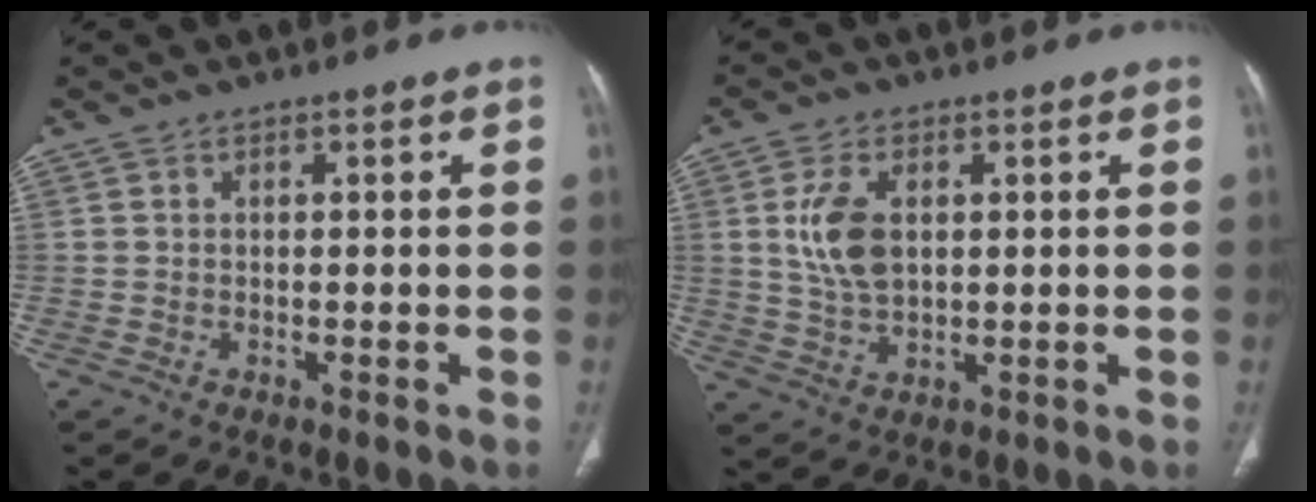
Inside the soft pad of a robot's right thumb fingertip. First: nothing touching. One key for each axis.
{"total": 7.9, "fx": 1.6, "fy": 4.6, "fz": 6.2, "tx": -0.125, "ty": -0.005, "tz": 0.037}